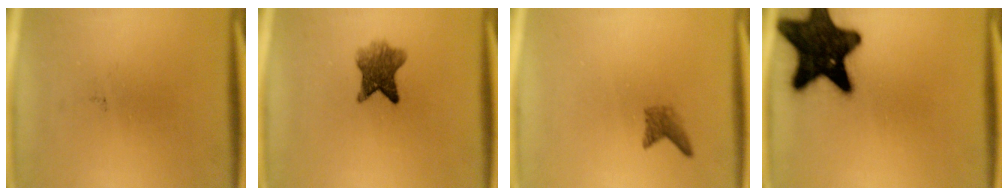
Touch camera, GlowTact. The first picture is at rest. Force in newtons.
{"total": 6.0}
{"total": 1.7}
{"total": 19.1}